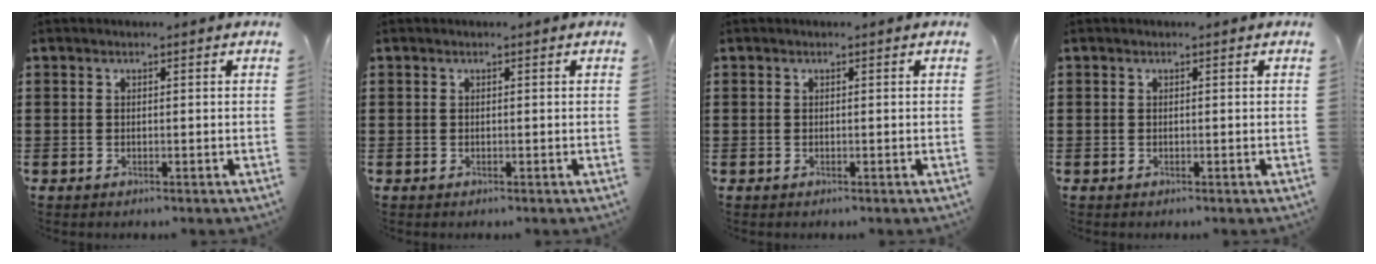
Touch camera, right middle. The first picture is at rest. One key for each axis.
{"total": 0.0}
{"total": 0.0}
{"total": 0.0}